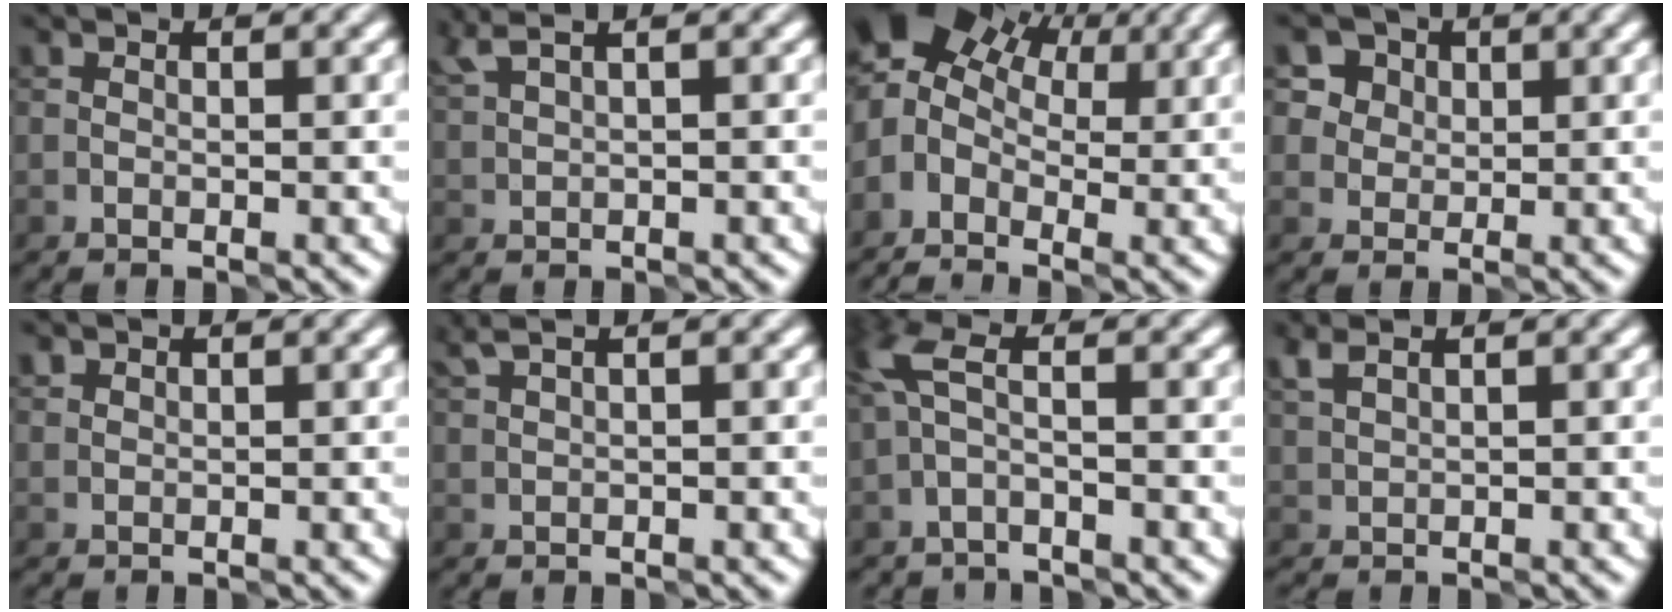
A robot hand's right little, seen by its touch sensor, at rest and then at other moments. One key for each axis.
{"total": 2.4, "fx": 1.7, "fy": 0.7, "fz": 1.6, "tx": -0.023, "ty": 0.012, "tz": 0.035}
{"total": 7.1, "fx": 1.4, "fy": 5.2, "fz": 4.6, "tx": -0.088, "ty": 0.013, "tz": 0.014}
{"total": 6.0, "fx": 3.2, "fy": 4.6, "fz": 1.9, "tx": -0.023, "ty": 0.022, "tz": 0.041}
{"total": 0.5, "fx": 0.2, "fy": 0.4, "fz": -0.3, "tx": 0.012, "ty": 0.001, "tz": 0.005}
{"total": 1.4, "fx": 0.9, "fy": 0.3, "fz": 1.1, "tx": -0.017, "ty": 0.009, "tz": 0.014}
{"total": 2.7, "fx": -1.0, "fy": 1.1, "fz": 2.3, "tx": -0.060, "ty": 0.006, "tz": -0.029}
{"total": 1.2, "fx": 1.0, "fy": 0.2, "fz": 0.6, "tx": -0.008, "ty": 0.008, "tz": 0.025}